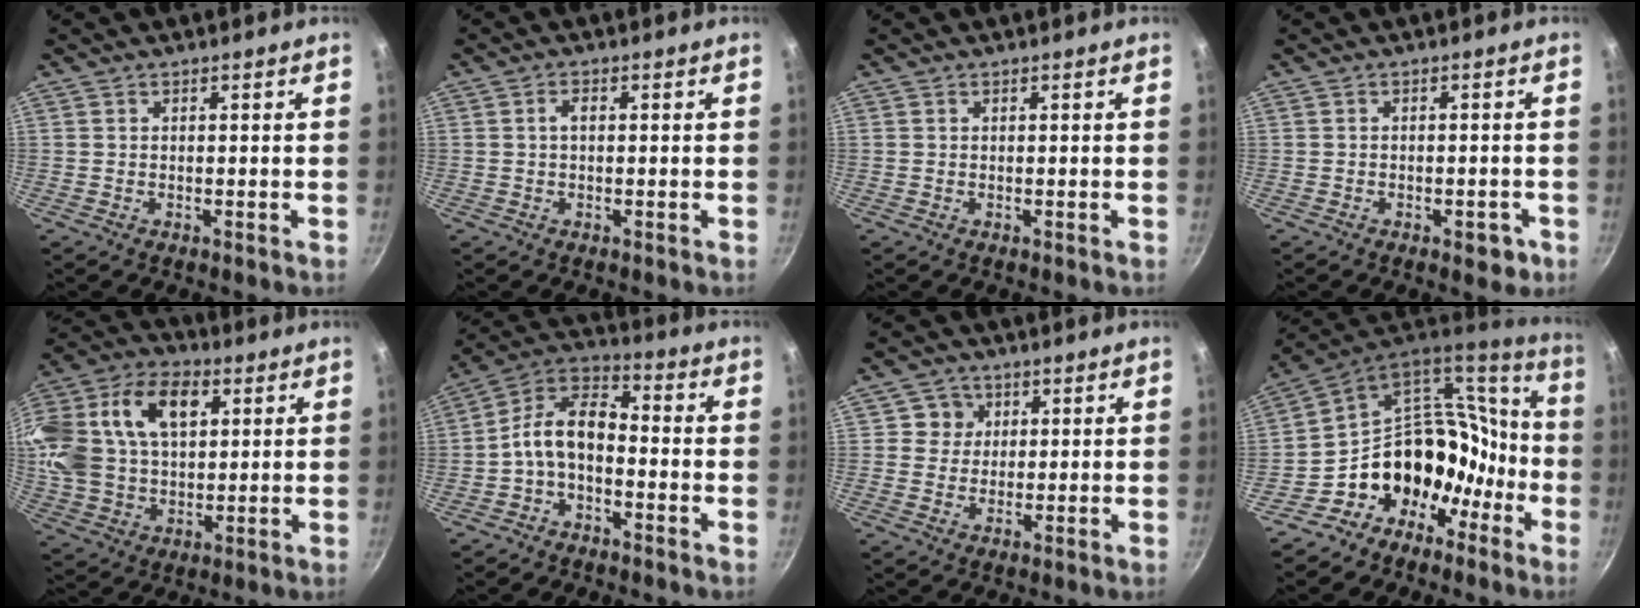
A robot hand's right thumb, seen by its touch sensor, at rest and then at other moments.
{"total": 1.6, "force": [0.1, 0.9, 1.3], "torque": [-0.020, 0.006, -0.001]}
{"total": 0.0}
{"total": 3.0, "force": [-1.6, 1.5, 2.0], "torque": [-0.013, 0.008, -0.016]}
{"total": 30.1, "force": [8.0, 19.8, 21.3], "torque": [-0.490, 0.059, 0.155]}
{"total": 9.8, "force": [-2.2, 5.9, 7.5], "torque": [-0.129, 0.050, -0.055]}
{"total": 4.1, "force": [1.3, 3.9, 0.3], "torque": [0.023, 0.001, 0.016]}
{"total": 17.5, "force": [-8.2, 12.8, 8.8], "torque": [-0.067, 0.136, -0.140]}